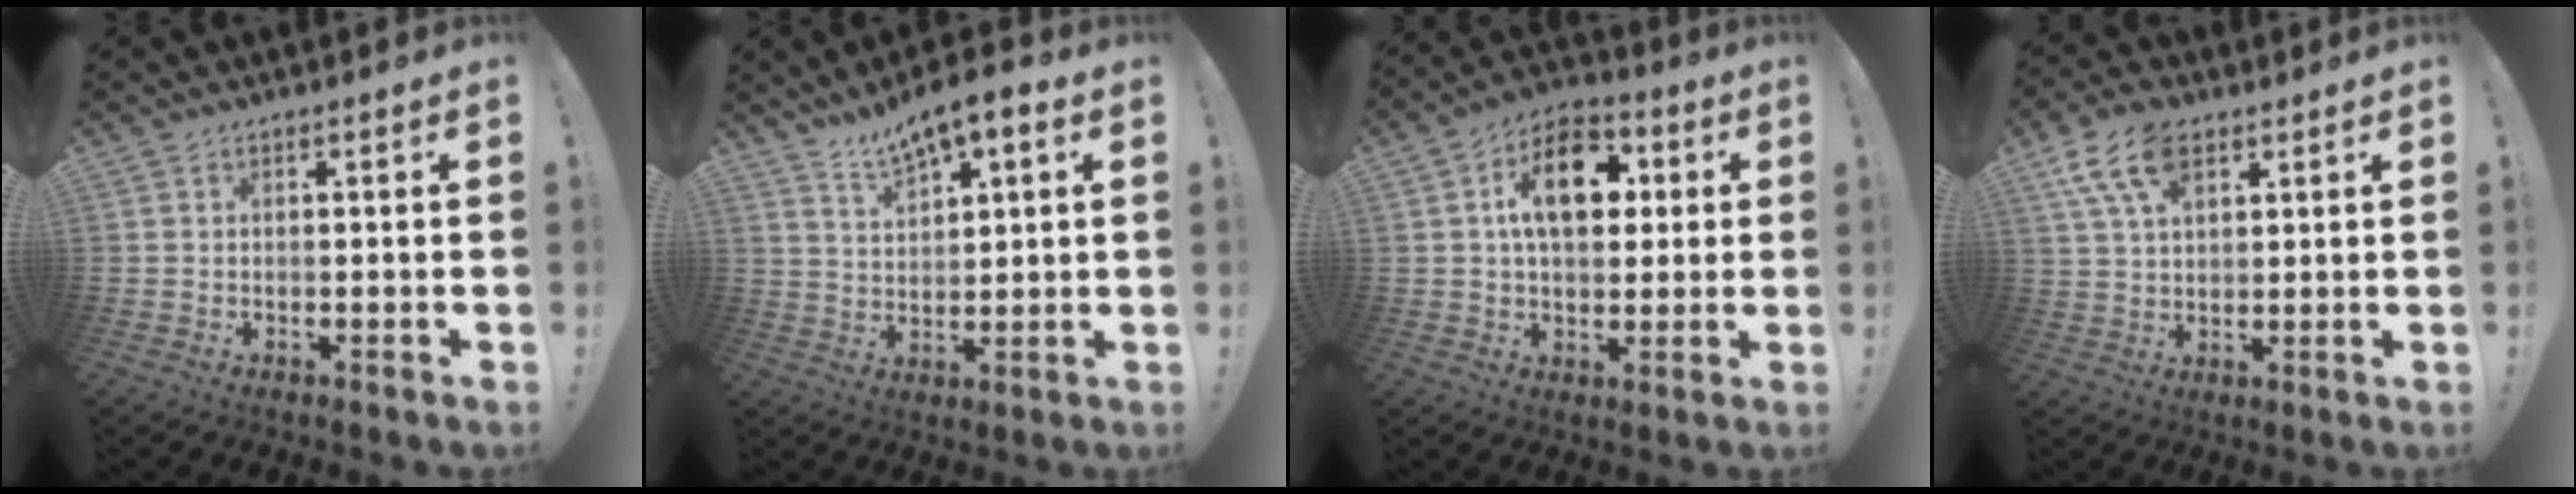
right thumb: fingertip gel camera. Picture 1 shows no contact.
{"total": 8.2, "force": [5.9, 2.8, 5.0], "torque": [-0.084, -0.030, 0.105]}
{"total": 15.1, "force": [3.7, 9.5, 11.2], "torque": [-0.155, 0.005, 0.066]}
{"total": 11.3, "force": [5.7, 6.3, 7.4], "torque": [-0.141, -0.006, 0.107]}